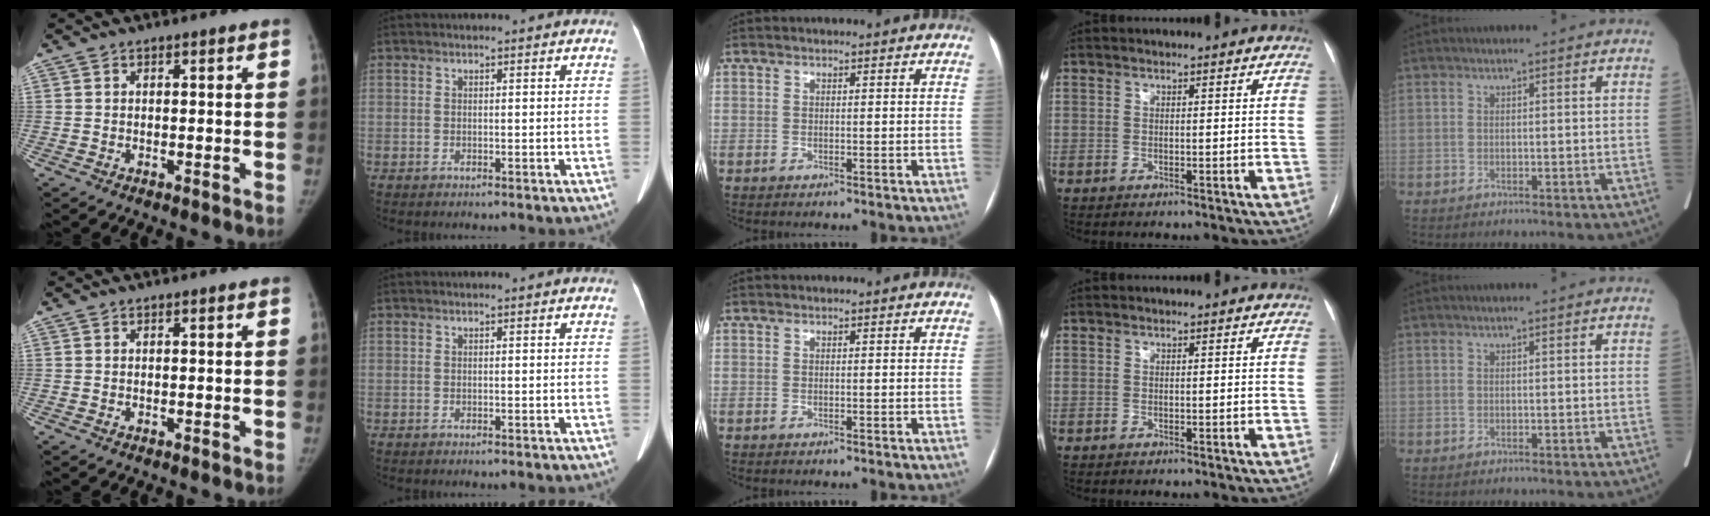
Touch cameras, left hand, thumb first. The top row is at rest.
{}